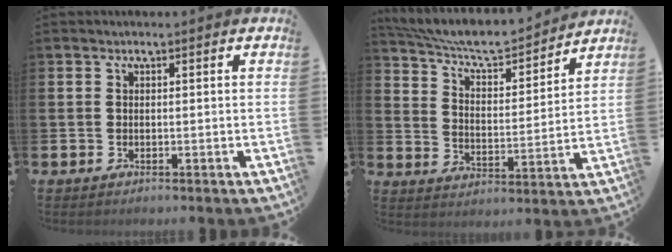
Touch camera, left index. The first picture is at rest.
{"total": 7.0, "force": [6.5, 1.3, 2.2], "torque": [-0.075, -0.049, 0.110]}